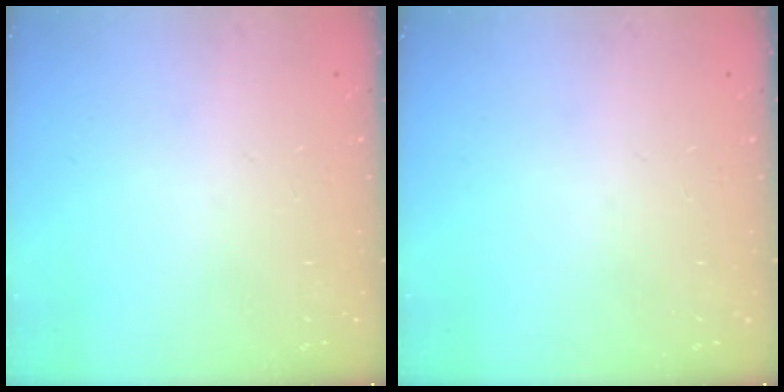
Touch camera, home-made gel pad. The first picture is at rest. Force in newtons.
{"total": 0.0}